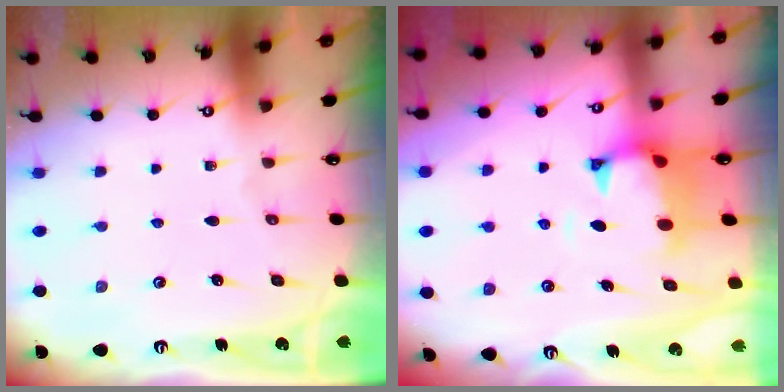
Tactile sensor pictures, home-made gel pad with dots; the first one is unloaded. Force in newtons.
{"total": 1.3, "press": 0.1, "slide": 1.2}